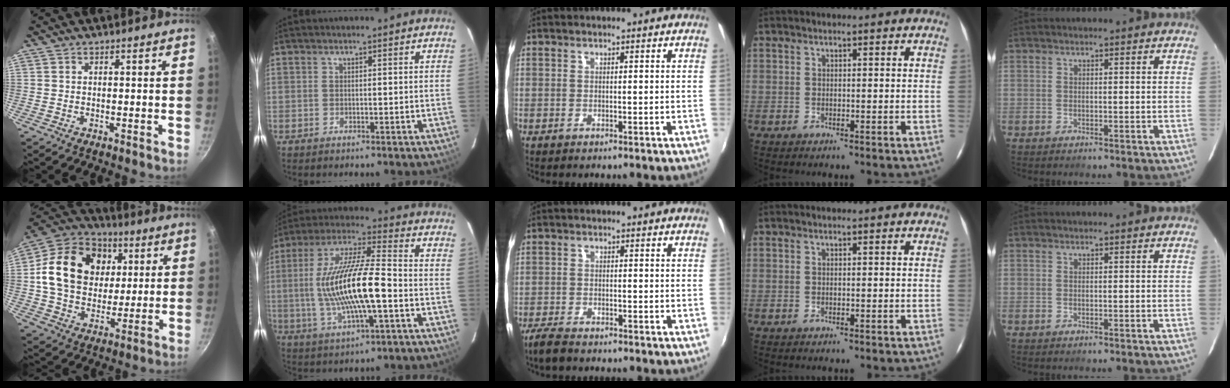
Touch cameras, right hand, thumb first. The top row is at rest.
{"thumb": {"total": 20.7, "force": [4.2, 16.1, 12.3], "torque": [-0.192, 0.010, 0.065]}, "index": {"total": 17.8, "force": [-2.4, 3.6, 17.2], "torque": [-0.337, 0.000, -0.043]}, "middle": {"total": 4.1, "force": [-3.6, 1.0, 1.8], "torque": [-0.057, -0.012, -0.070]}}